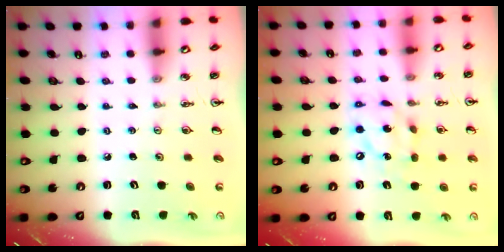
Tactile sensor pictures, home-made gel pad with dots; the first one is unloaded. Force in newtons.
{"total": 12.3, "press": 12.3, "slide": 1.1}